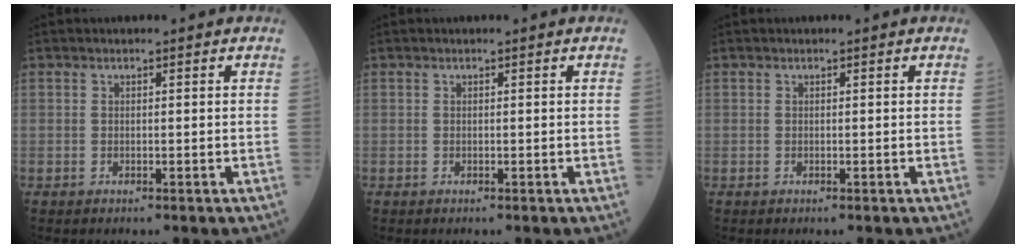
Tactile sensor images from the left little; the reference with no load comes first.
{"total": 0.0}
{"total": 0.0}